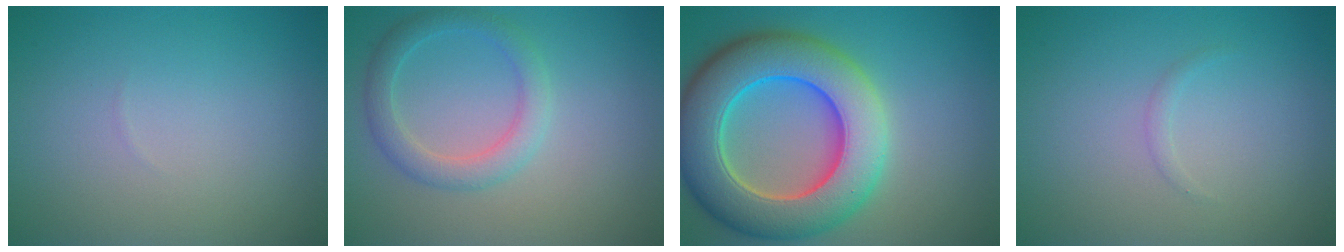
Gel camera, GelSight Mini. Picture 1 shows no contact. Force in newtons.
{"total": 2.8, "press": 2.8, "slide": 0.0}
{"total": 11.3, "press": 11.3, "slide": 0.8}
{"total": 0.5, "press": 0.5, "slide": 0.0}